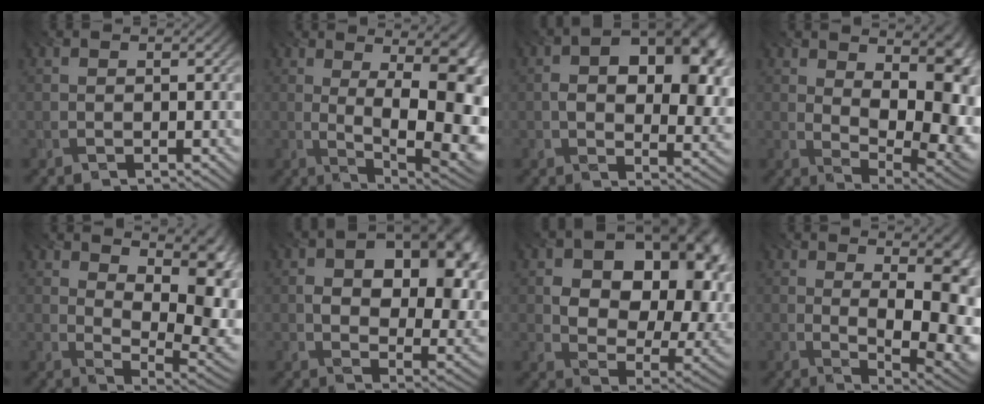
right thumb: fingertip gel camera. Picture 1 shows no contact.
{"total": 13.1, "force": [0.4, 4.0, 12.5], "torque": [-0.160, 0.014, 0.009]}
{"total": 11.9, "force": [1.9, 7.1, 9.3], "torque": [-0.130, -0.005, 0.034]}
{"total": 11.7, "force": [2.4, 5.9, 9.9], "torque": [-0.122, 0.001, 0.044]}
{"total": 10.2, "force": [3.8, 4.4, 8.3], "torque": [-0.114, 0.001, 0.057]}
{"total": 12.9, "force": [2.7, 8.2, 9.5], "torque": [-0.128, -0.014, 0.057]}
{"total": 16.0, "force": [4.2, 10.5, 11.3], "torque": [-0.143, 0.002, 0.077]}
{"total": 10.7, "force": [1.1, 4.0, 9.9], "torque": [-0.107, 0.006, 0.024]}